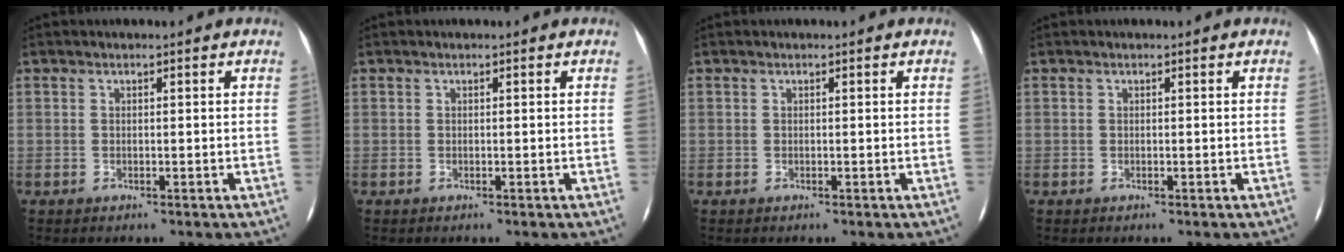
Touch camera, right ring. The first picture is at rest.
{"total": 0.0}
{"total": 0.0}
{"total": 0.0}